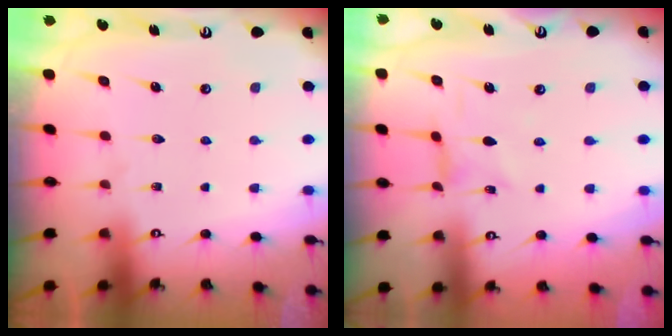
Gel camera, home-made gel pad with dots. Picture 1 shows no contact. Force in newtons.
{"total": 1.6, "press": 1.5, "slide": 0.3}